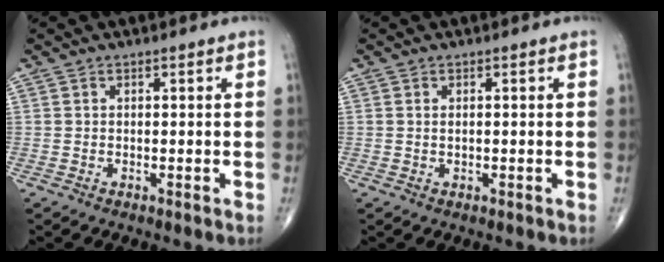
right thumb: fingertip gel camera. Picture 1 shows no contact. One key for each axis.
{"total": 0.6, "fx": 0.2, "fy": 0.2, "fz": 0.5, "tx": -0.011, "ty": -0.001, "tz": 0.004}